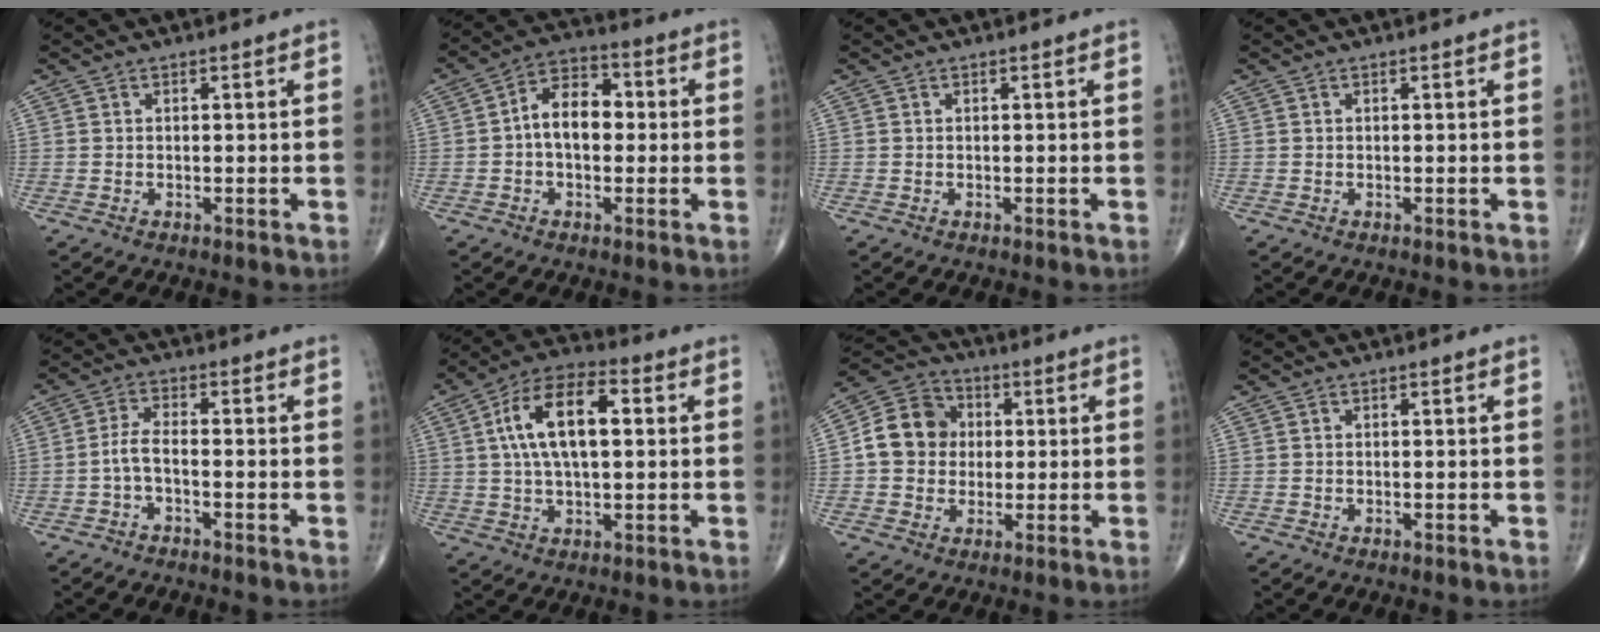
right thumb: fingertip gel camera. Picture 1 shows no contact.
{"total": 9.0, "force": [-0.1, 5.7, 6.9], "torque": [-0.098, 0.029, -0.014]}
{"total": 0.0}
{"total": 0.0}
{"total": 3.4, "force": [-1.5, 1.1, 2.8], "torque": [-0.062, 0.019, -0.033]}
{"total": 14.3, "force": [2.5, 6.8, 12.3], "torque": [-0.223, 0.023, 0.041]}
{"total": 11.1, "force": [0.7, 9.7, 5.4], "torque": [-0.074, 0.020, 0.002]}
{"total": 0.0}